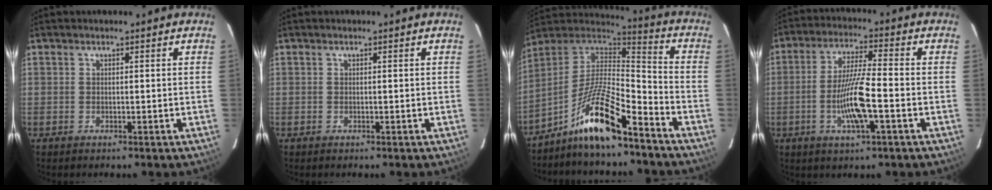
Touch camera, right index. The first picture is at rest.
{"total": 0.0}
{"total": 13.7, "force": [-9.4, 1.9, 9.7], "torque": [-0.182, 0.019, -0.166]}
{"total": 9.5, "force": [-2.7, 0.7, 9.1], "torque": [-0.175, -0.003, -0.051]}